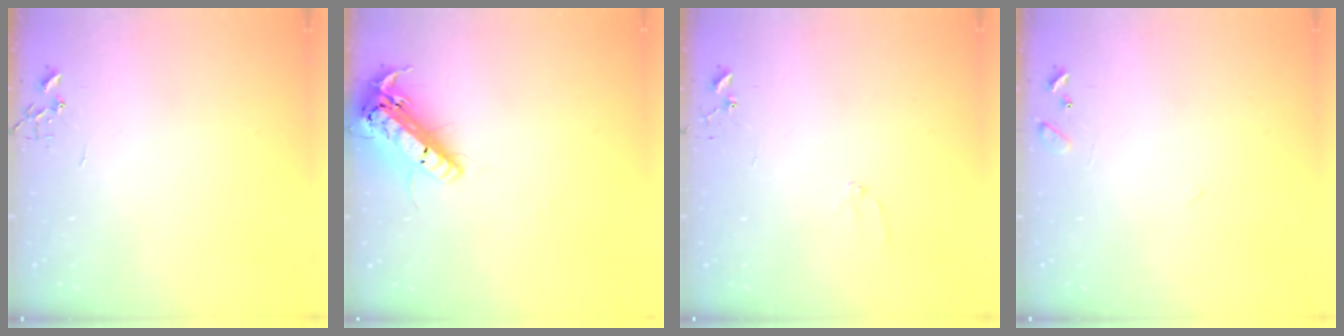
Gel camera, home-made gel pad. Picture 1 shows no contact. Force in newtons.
{"total": 18.4, "press": 18.1, "slide": 3.2}
{"total": 6.6, "press": 6.6, "slide": 0.8}
{"total": 8.4, "press": 8.4, "slide": 0.5}